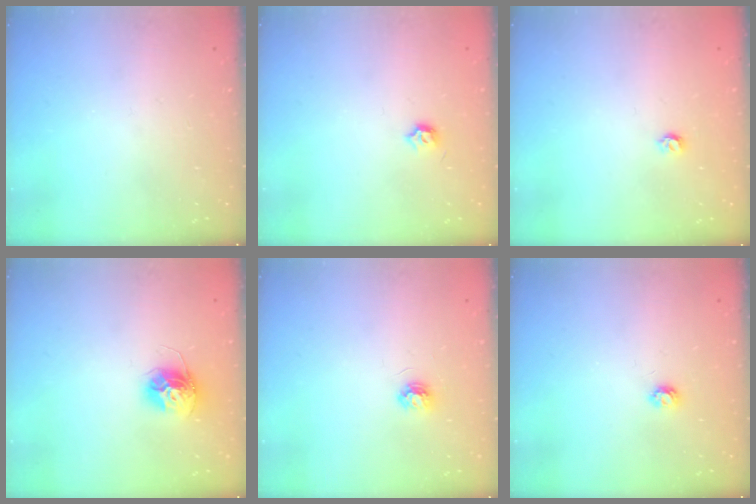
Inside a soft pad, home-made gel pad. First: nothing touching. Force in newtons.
{"total": 4.0, "press": 3.9, "slide": 0.7}
{"total": 3.5, "press": 3.5, "slide": 0.3}
{"total": 11.9, "press": 11.9, "slide": 1.0}
{"total": 3.7, "press": 3.7, "slide": 0.5}
{"total": 4.2, "press": 4.2, "slide": 0.5}